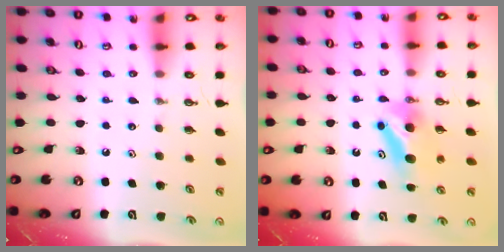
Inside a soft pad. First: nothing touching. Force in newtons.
{"total": 7.4, "press": 7.2, "slide": 1.8}